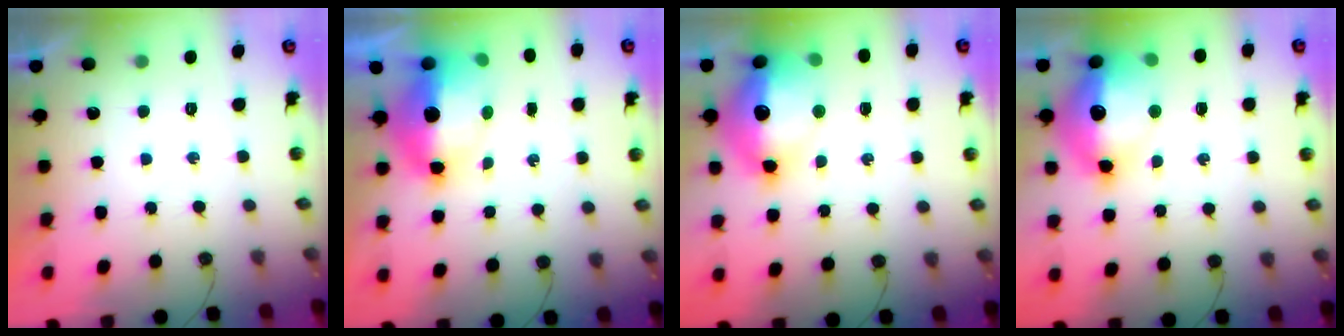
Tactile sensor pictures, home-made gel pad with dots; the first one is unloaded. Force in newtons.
{"total": 12.7, "press": 12.6, "slide": 1.6}
{"total": 18.5, "press": 18.0, "slide": 4.0}
{"total": 18.5, "press": 18.0, "slide": 4.0}